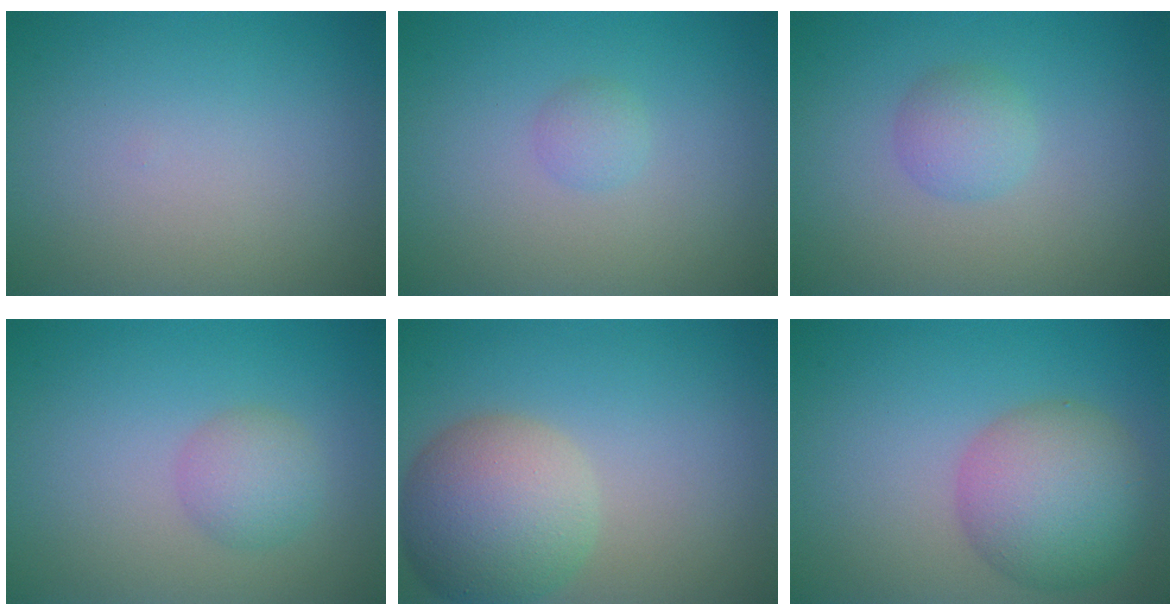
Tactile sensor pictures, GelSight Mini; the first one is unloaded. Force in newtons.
{"total": 1.0, "press": 1.0, "slide": 0.1}
{"total": 2.0, "press": 2.0, "slide": 0.0}
{"total": 2.4, "press": 2.4, "slide": 0.1}
{"total": 7.3, "press": 7.3, "slide": 0.3}
{"total": 6.9, "press": 6.9, "slide": 0.3}